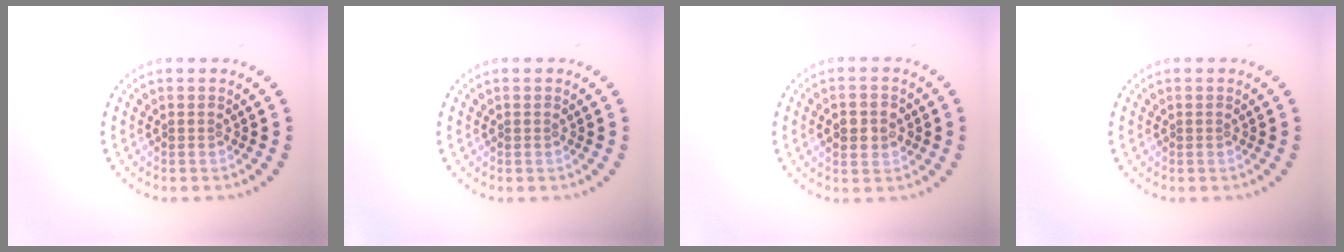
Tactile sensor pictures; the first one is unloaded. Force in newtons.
{"total": 0.0}
{"total": 3.3, "press": 3.3, "slide": 0.5}
{"total": 0.0}